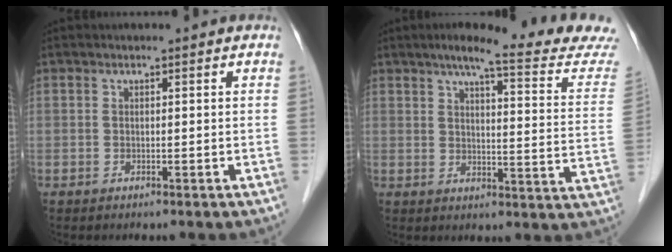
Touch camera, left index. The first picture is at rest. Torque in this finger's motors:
{"motor_torque": [0.57, -0.63, 0.12, -0.01]}